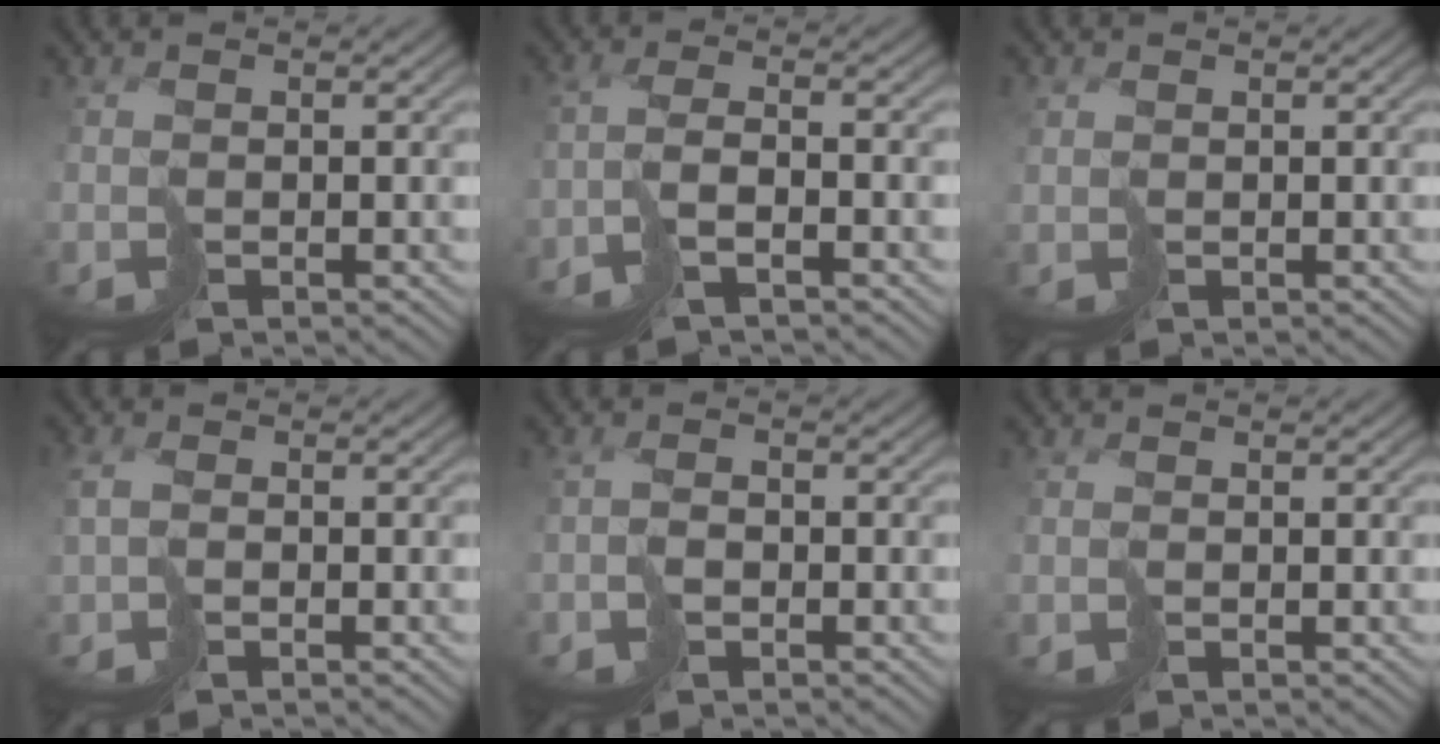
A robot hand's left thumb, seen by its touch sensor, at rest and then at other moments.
{"total": 3.1, "force": [-2.2, -0.3, 2.1], "torque": [-0.038, 0.011, -0.048]}
{"total": 1.1, "force": [0.4, 0.9, 0.4], "torque": [-0.021, 0.003, 0.005]}
{"total": 2.4, "force": [-0.4, 1.6, 1.8], "torque": [-0.040, 0.007, -0.008]}
{"total": 1.9, "force": [-1.1, 1.1, 1.1], "torque": [-0.012, 0.007, -0.021]}
{"total": 0.5, "force": [-0.2, 0.5, 0.1], "torque": [-0.005, 0.001, -0.005]}